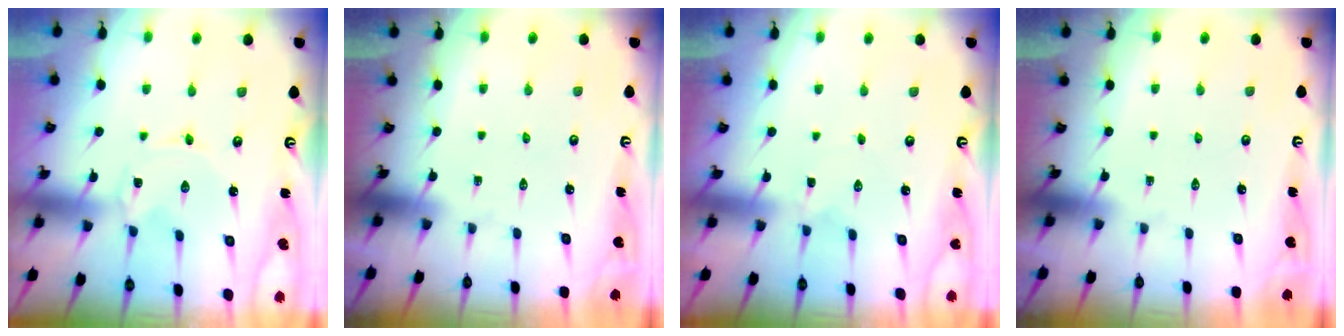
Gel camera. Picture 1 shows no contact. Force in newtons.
{"total": 0.0}
{"total": 1.9, "press": 1.9, "slide": 0.2}
{"total": 0.0}